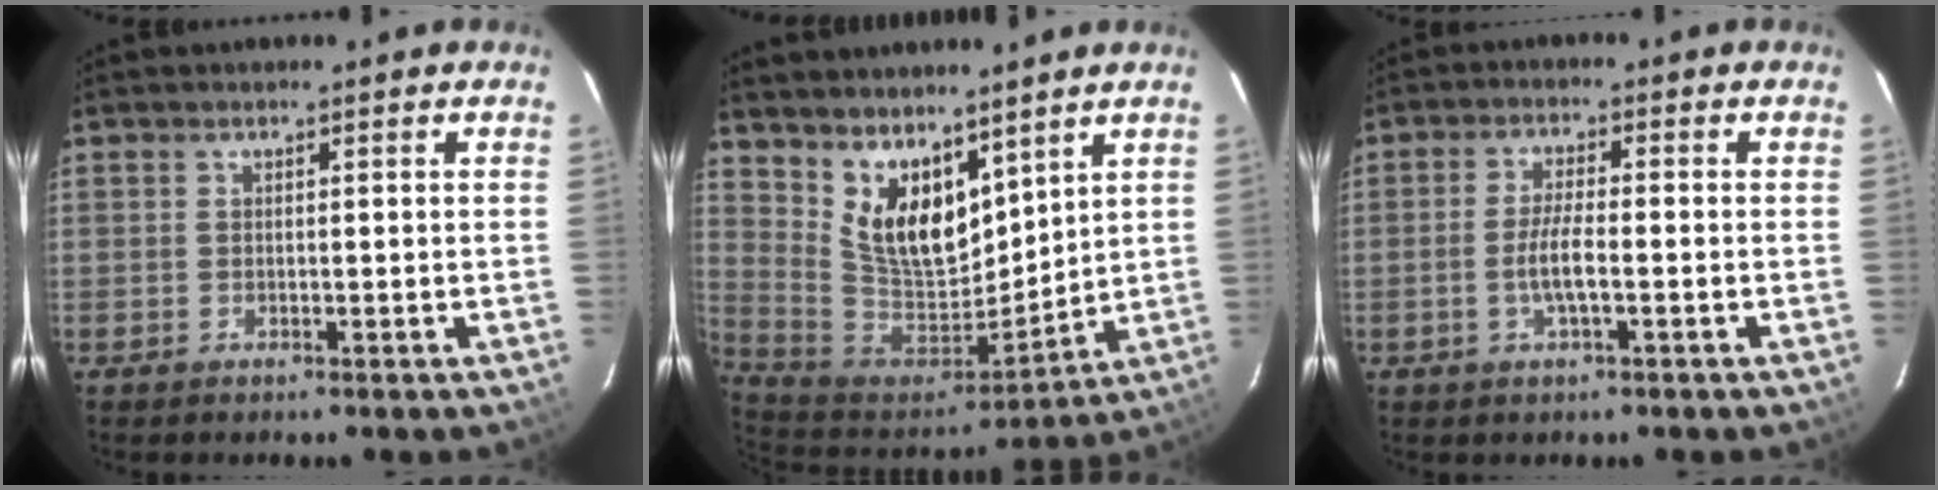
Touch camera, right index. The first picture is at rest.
{"total": 14.2, "force": [8.6, 7.2, 8.6], "torque": [-0.160, -0.007, 0.178]}
{"total": 4.7, "force": [-1.4, 0.8, 4.4], "torque": [-0.090, -0.002, -0.027]}